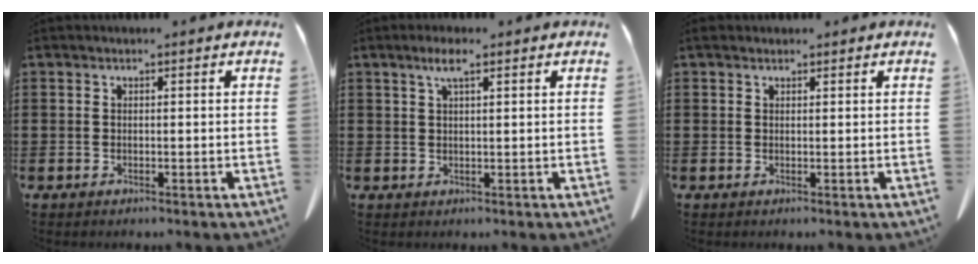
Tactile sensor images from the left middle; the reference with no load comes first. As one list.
[{"total": 3.0, "force": [1.6, 0.6, 2.4], "torque": [-0.051, 0.005, 0.028]}, {"total": 0.9, "force": [0.8, 0.4, 0.3], "torque": [-0.009, 0.002, 0.016]}]